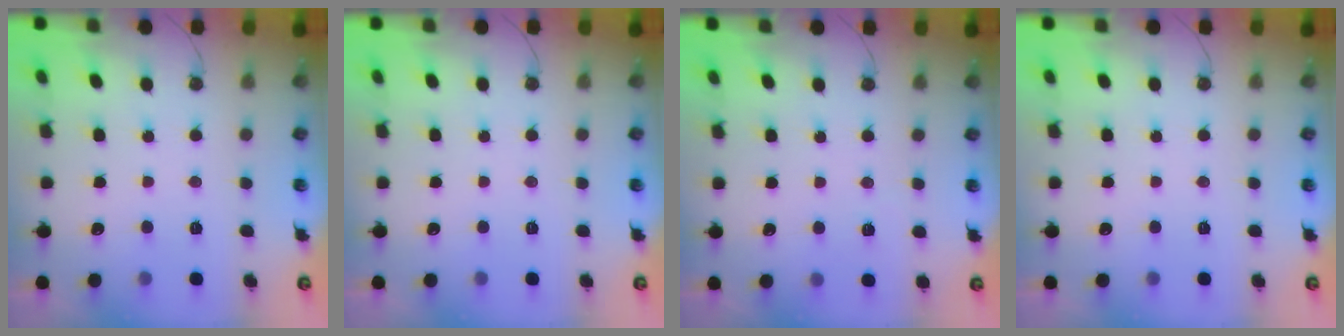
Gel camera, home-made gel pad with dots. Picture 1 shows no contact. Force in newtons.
{"total": 0.0}
{"total": 1.4, "press": 1.4, "slide": 0.5}
{"total": 0.0}